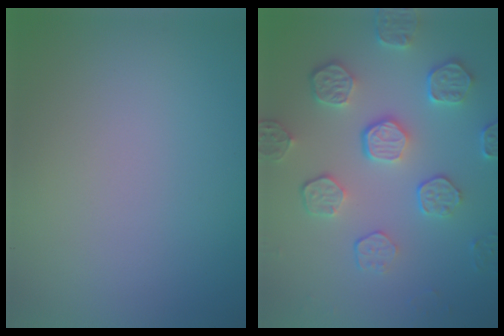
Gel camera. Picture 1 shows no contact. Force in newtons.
{"total": 5.5, "press": 4.2, "slide": 3.6}